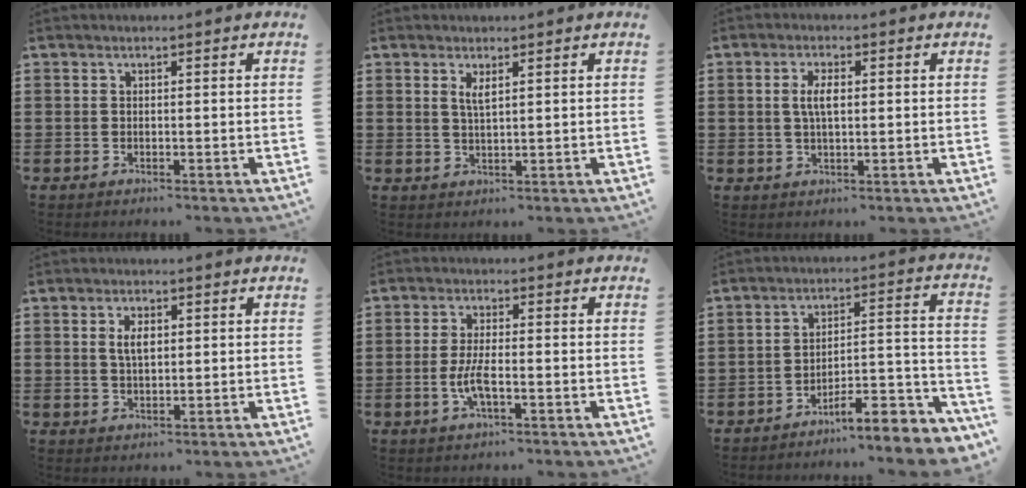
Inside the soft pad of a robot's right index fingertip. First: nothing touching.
{"total": 2.0, "force": [1.2, 0.4, 1.6], "torque": [-0.034, 0.002, 0.019]}
{"total": 3.5, "force": [0.4, 1.3, 3.2], "torque": [-0.065, 0.006, 0.005]}
{"total": 3.1, "force": [0.8, 1.4, 2.7], "torque": [-0.055, 0.007, 0.013]}
{"total": 4.3, "force": [-1.3, 1.1, 4.0], "torque": [-0.088, -0.005, -0.029]}
{"total": 6.6, "force": [-5.7, 0.9, 3.3], "torque": [-0.048, -0.008, -0.108]}